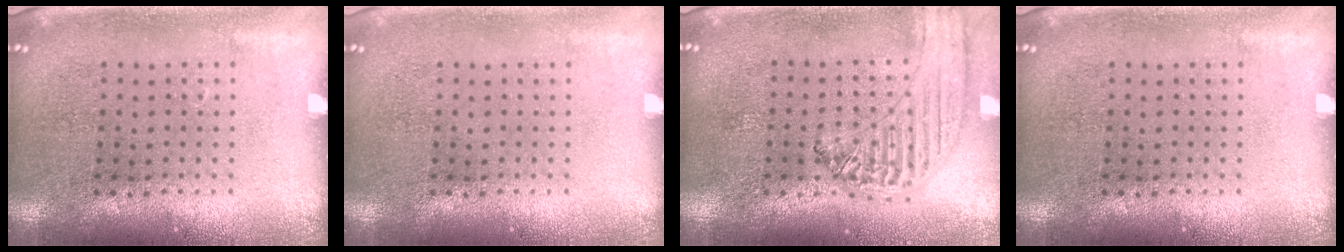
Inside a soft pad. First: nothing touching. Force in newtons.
{"total": 0.0}
{"total": 1.3, "press": 1.3, "slide": 0.1}
{"total": 0.0}